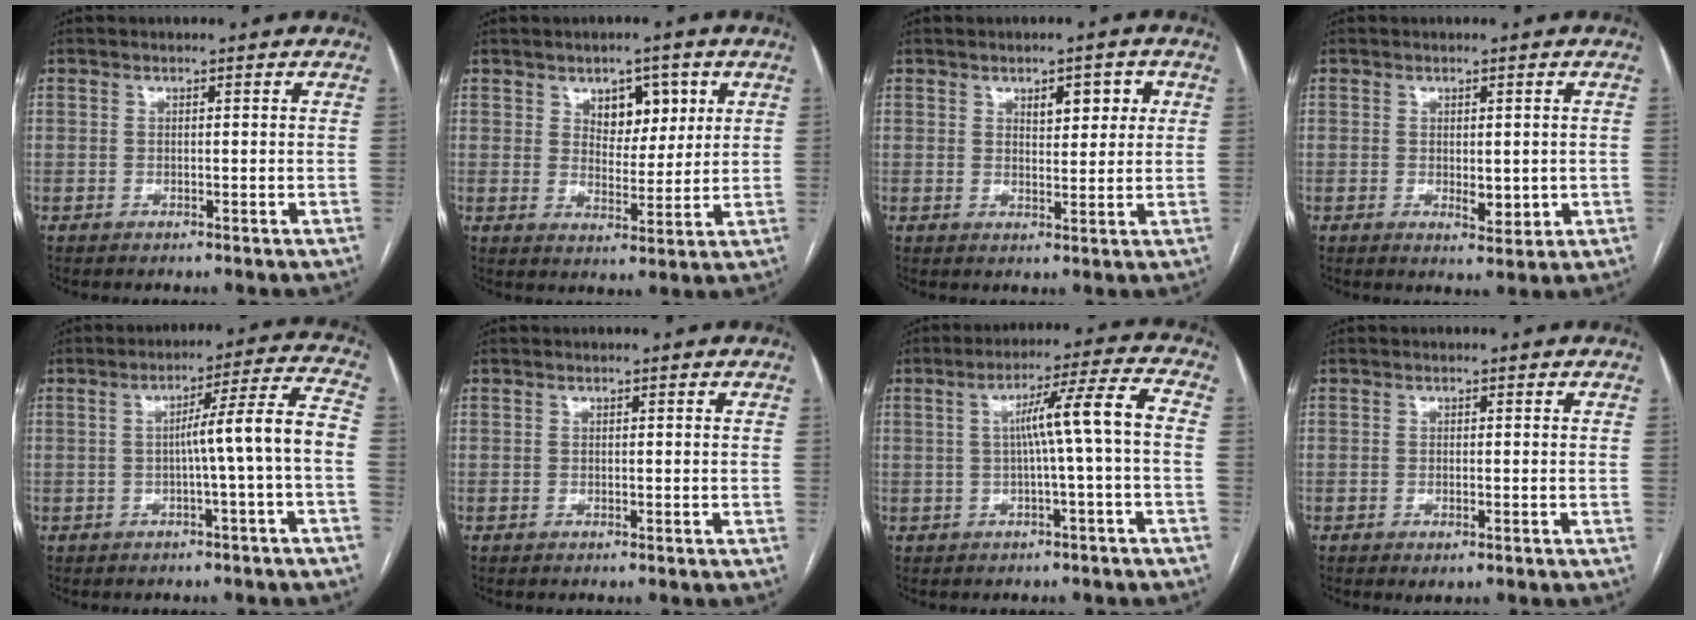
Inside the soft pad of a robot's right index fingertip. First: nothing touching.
{"total": 6.5, "force": [3.0, 3.8, 4.4], "torque": [-0.057, 0.006, 0.050]}
{"total": 4.6, "force": [1.9, 2.0, 3.7], "torque": [-0.048, 0.008, 0.029]}
{"total": 3.4, "force": [-0.3, 1.7, 3.0], "torque": [-0.040, -0.007, 0.004]}
{"total": 8.4, "force": [-1.5, -1.3, 8.2], "torque": [-0.115, 0.023, -0.018]}
{"total": 0.0}
{"total": 7.9, "force": [-0.3, -0.9, 7.8], "torque": [-0.121, 0.022, 0.000]}
{"total": 0.9, "force": [-0.4, 0.3, 0.8], "torque": [-0.011, -0.004, -0.002]}